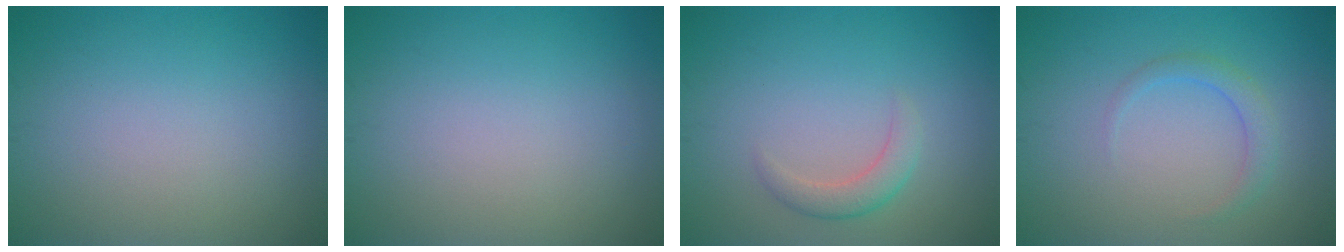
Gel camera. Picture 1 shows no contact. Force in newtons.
{"total": 0.0}
{"total": 2.0, "press": 1.9, "slide": 0.2}
{"total": 1.7, "press": 1.7, "slide": 0.1}